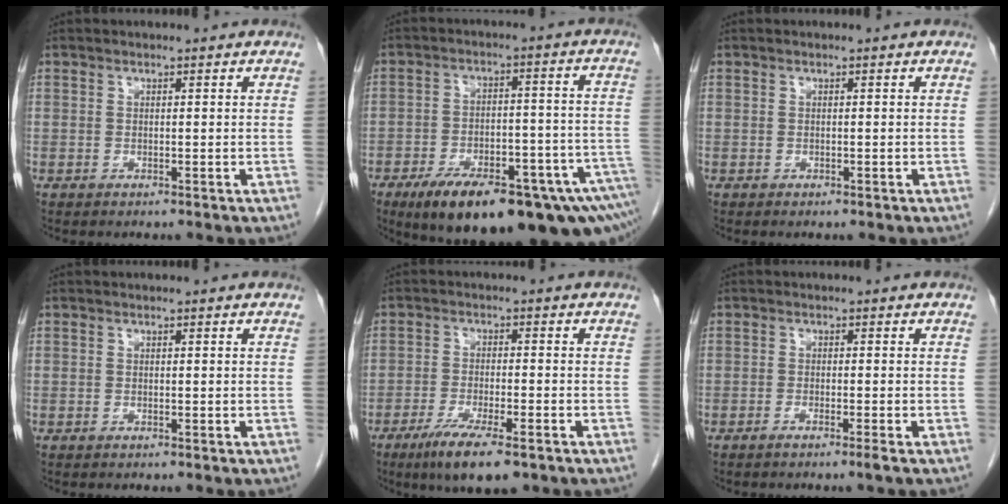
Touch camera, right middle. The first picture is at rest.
{"total": 22.3, "force": [-15.1, 5.8, 15.4], "torque": [-0.148, 0.016, -0.209]}
{"total": 0.7, "force": [0.3, 0.0, -0.6], "torque": [0.006, 0.001, 0.004]}
{"total": 0.0}
{"total": 8.0, "force": [-5.3, 1.3, 5.9], "torque": [-0.101, -0.019, -0.084]}
{"total": 2.0, "force": [-1.4, -0.6, 1.3], "torque": [-0.022, 0.001, -0.026]}